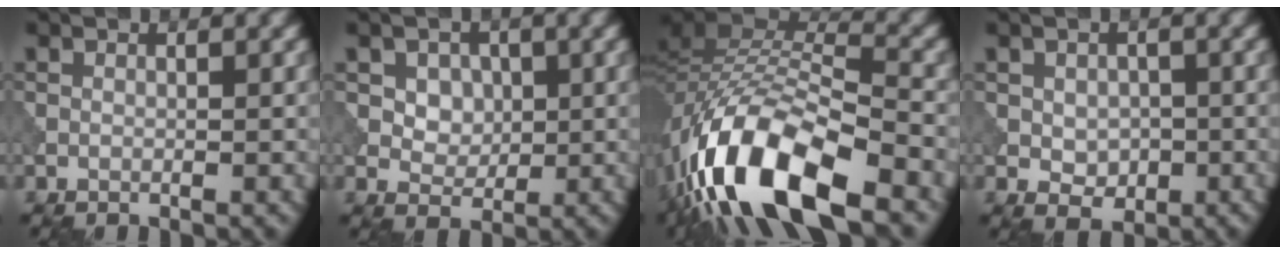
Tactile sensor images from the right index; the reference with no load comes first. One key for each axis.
{"total": 3.8, "fx": 1.2, "fy": 3.0, "fz": 2.1, "tx": -0.041, "ty": -0.005, "tz": 0.028}
{"total": 14.1, "fx": -7.9, "fy": 5.3, "fz": 10.4, "tx": -0.203, "ty": -0.001, "tz": -0.154}
{"total": 3.0, "fx": -0.3, "fy": 2.2, "fz": 1.9, "tx": -0.032, "ty": -0.007, "tz": -0.004}